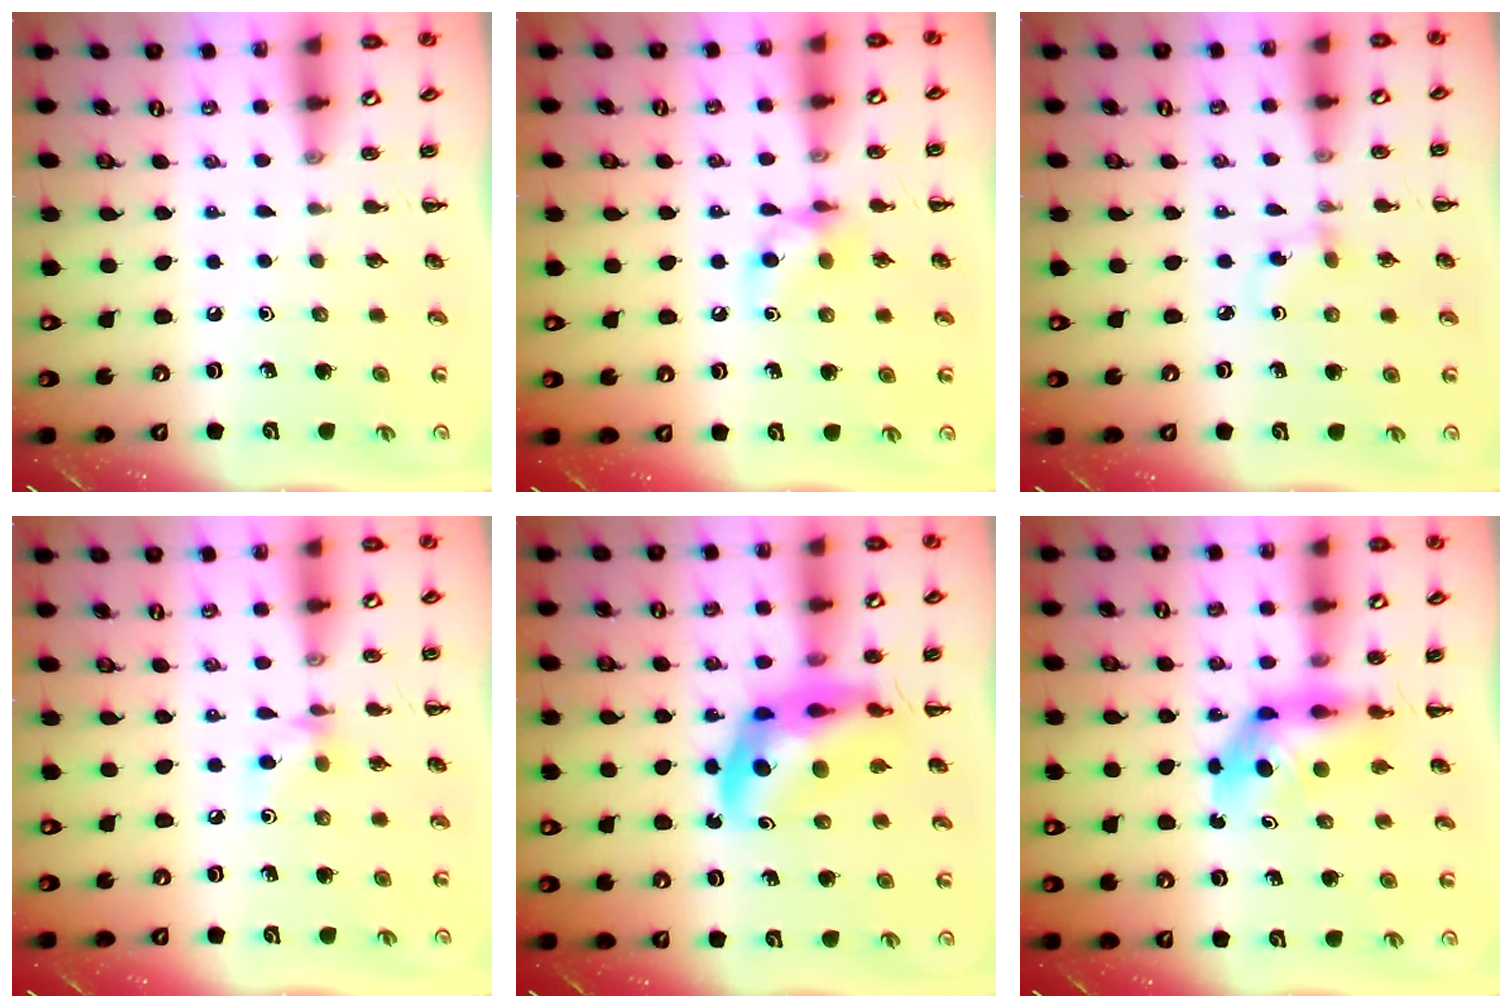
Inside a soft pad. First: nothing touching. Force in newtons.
{"total": 8.3, "press": 8.2, "slide": 0.6}
{"total": 3.0, "press": 2.7, "slide": 1.2}
{"total": 5.9, "press": 5.8, "slide": 1.2}
{"total": 13.9, "press": 13.4, "slide": 3.9}
{"total": 5.3, "press": 5.2, "slide": 1.0}